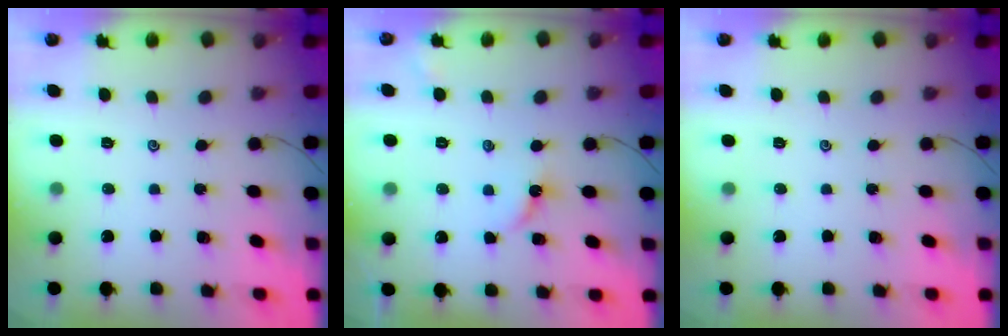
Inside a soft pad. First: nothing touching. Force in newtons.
{"total": 3.5, "press": 3.5, "slide": 0.3}
{"total": 0.0}